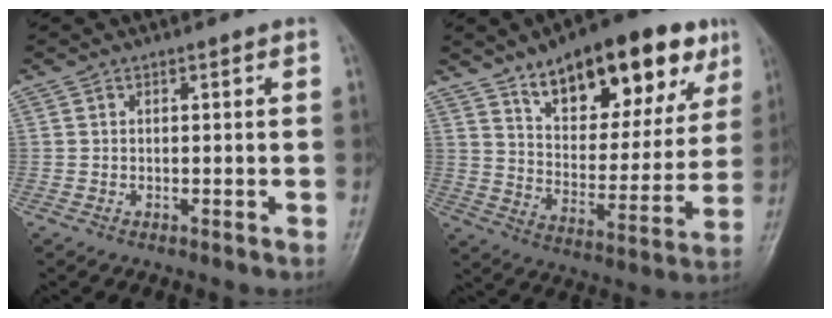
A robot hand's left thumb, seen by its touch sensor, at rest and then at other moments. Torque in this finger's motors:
{"motor_torque": [1.89, 1.89, 1.52, -1.25, 0.12]}